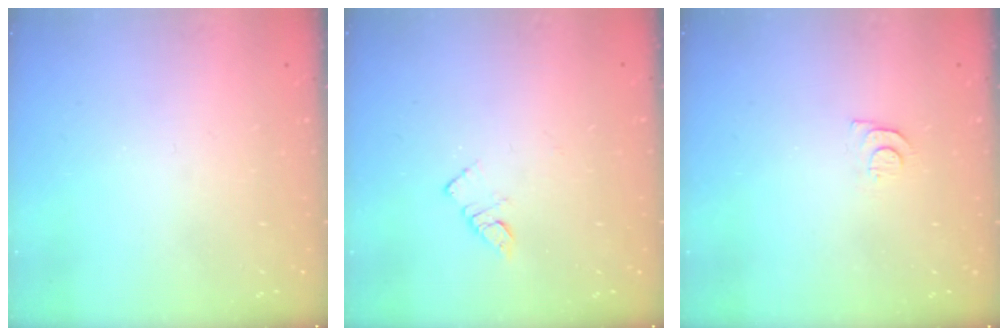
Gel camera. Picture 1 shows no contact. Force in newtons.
{"total": 3.9, "press": 3.9, "slide": 0.4}
{"total": 5.2, "press": 5.2, "slide": 0.6}